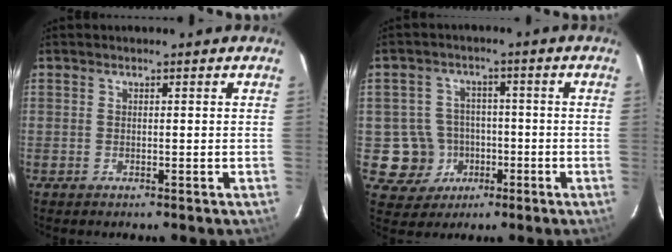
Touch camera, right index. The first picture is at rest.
{"total": 8.2, "force": [-2.2, 7.9, 0.4], "torque": [-0.030, 0.027, -0.024]}